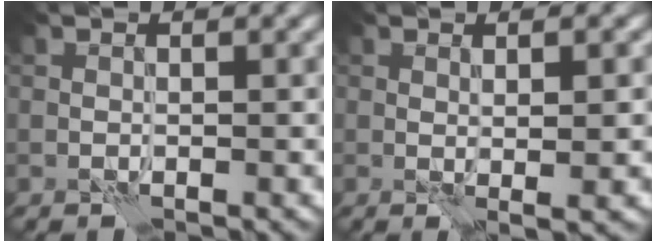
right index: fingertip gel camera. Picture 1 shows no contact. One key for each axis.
{"total": 3.2, "fx": 0.3, "fy": 0.6, "fz": 3.1, "tx": -0.045, "ty": 0.002, "tz": 0.005}